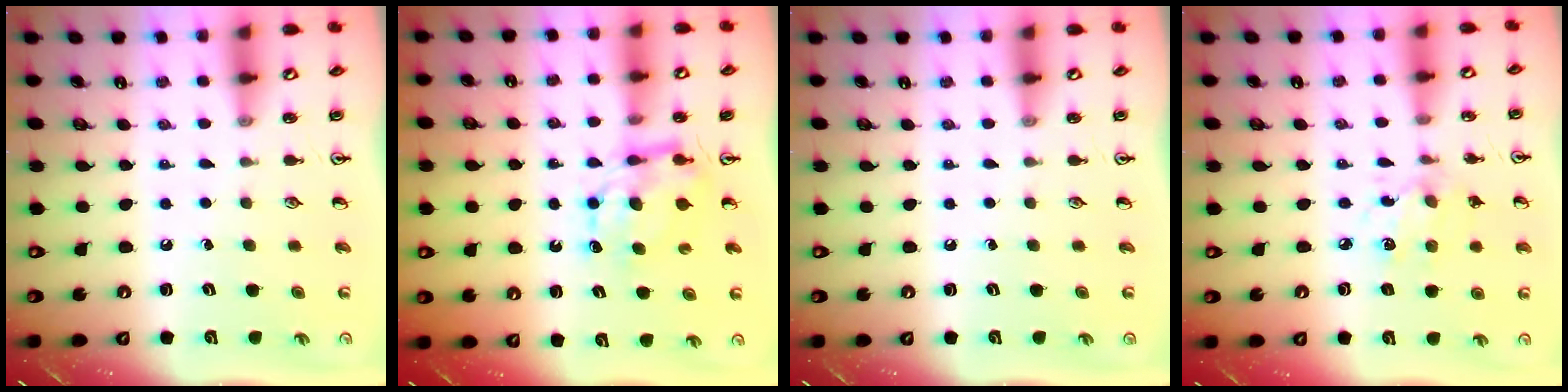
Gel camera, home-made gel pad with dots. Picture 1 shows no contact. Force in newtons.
{"total": 7.0, "press": 7.0, "slide": 0.6}
{"total": 0.0}
{"total": 4.0, "press": 3.8, "slide": 1.3}